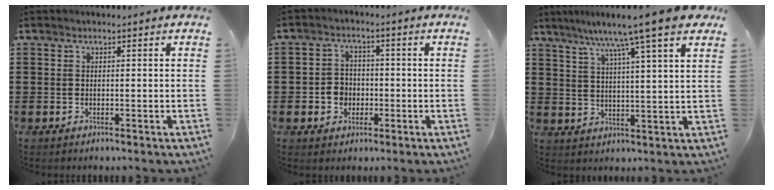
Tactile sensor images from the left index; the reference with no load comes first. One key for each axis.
{"total": 3.6, "fx": -1.0, "fy": 3.2, "fz": 1.3, "tx": -0.034, "ty": 0.005, "tz": -0.023}
{"total": 9.2, "fx": 7.2, "fy": -1.0, "fz": 5.8, "tx": -0.120, "ty": -0.034, "tz": 0.111}